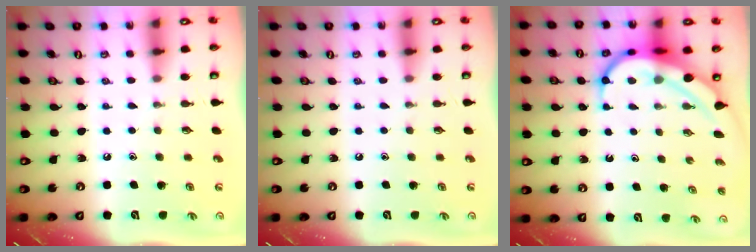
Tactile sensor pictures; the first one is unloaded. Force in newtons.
{"total": 0.0}
{"total": 9.8, "press": 9.7, "slide": 1.0}